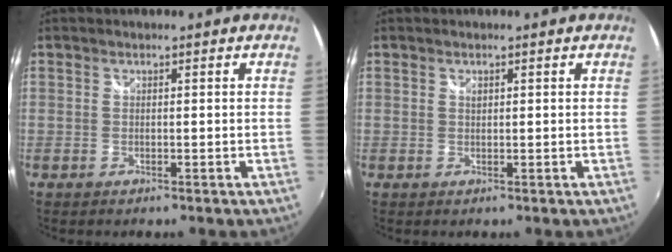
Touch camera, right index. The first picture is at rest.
{"total": 0.5, "force": [0.3, 0.4, 0.3], "torque": [-0.005, 0.001, 0.006]}